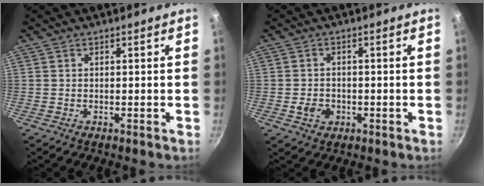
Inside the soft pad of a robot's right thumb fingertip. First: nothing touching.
{"total": 3.6, "force": [-1.0, 2.9, 1.9], "torque": [-0.026, 0.008, -0.016]}